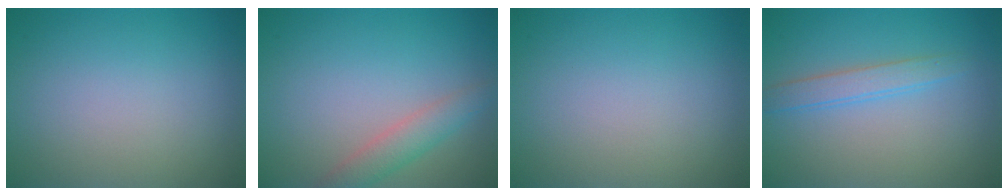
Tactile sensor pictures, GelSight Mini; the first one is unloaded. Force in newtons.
{"total": 2.5, "press": 2.5, "slide": 0.2}
{"total": 0.0}
{"total": 2.1, "press": 2.1, "slide": 0.1}